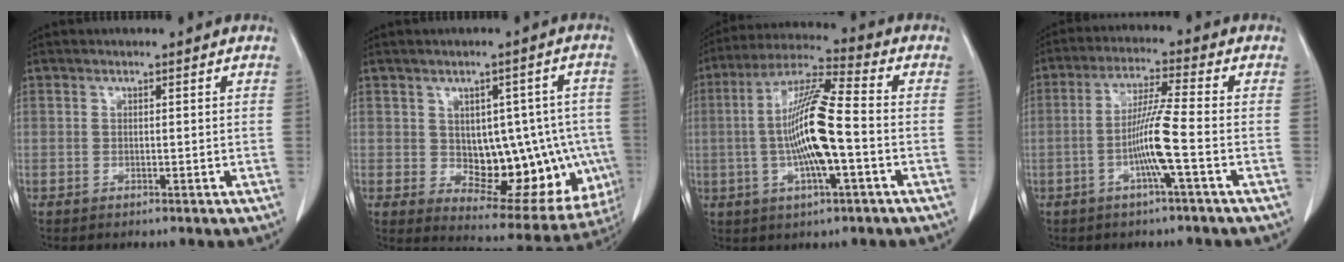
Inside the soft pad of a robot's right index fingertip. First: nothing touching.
{"total": 16.4, "force": [-1.5, 8.6, 13.9], "torque": [-0.145, 0.022, 0.008]}
{"total": 13.2, "force": [-1.7, 1.4, 13.1], "torque": [-0.253, 0.006, -0.034]}
{"total": 7.7, "force": [-2.3, -0.9, 7.3], "torque": [-0.144, -0.001, -0.045]}